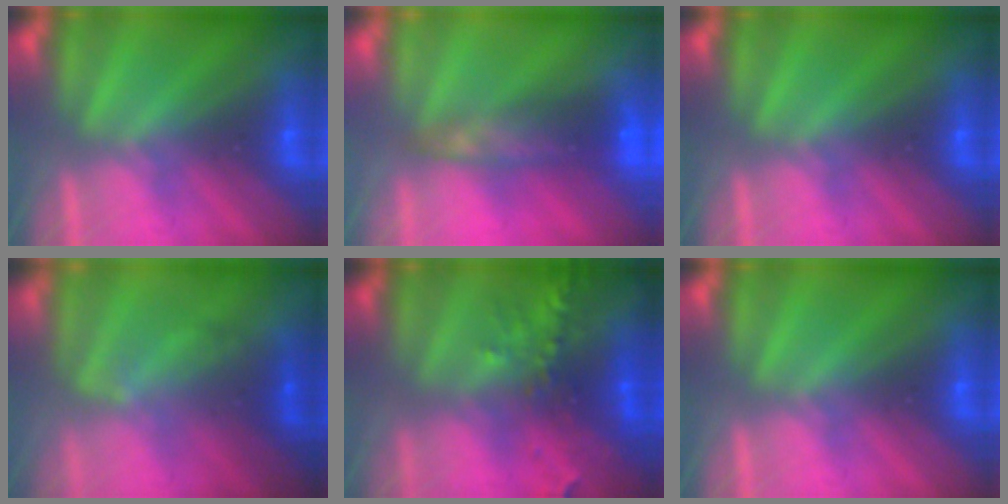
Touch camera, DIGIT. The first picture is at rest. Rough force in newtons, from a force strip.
{"total": 9.0}
{"total": 0.0}
{"total": 2.0}
{"total": 6.9}
{"total": 0.0}